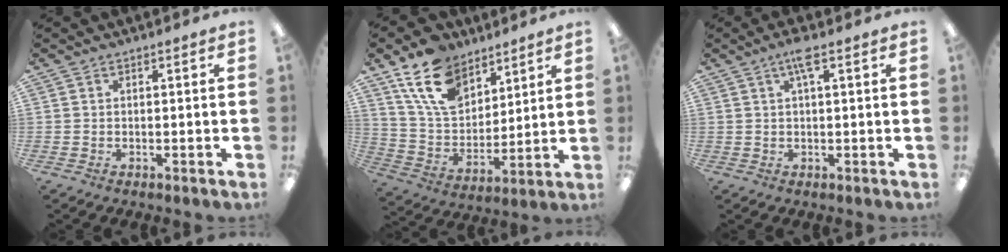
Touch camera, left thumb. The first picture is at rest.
{"total": 16.3, "force": [10.6, 9.9, 7.5], "torque": [-0.143, -0.042, 0.201]}
{"total": 4.2, "force": [1.9, 1.0, 3.6], "torque": [-0.060, 0.001, 0.029]}